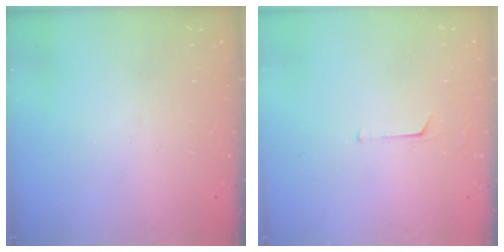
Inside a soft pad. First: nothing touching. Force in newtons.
{"total": 3.9, "press": 3.8, "slide": 0.3}